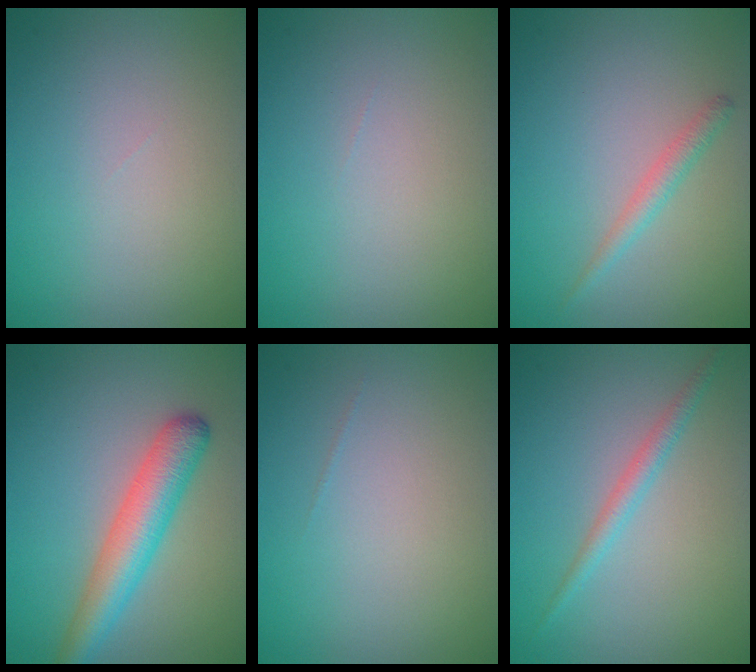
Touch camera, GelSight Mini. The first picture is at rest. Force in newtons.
{"total": 0.0}
{"total": 1.4, "press": 1.4, "slide": 0.1}
{"total": 4.8, "press": 4.8, "slide": 0.1}
{"total": 0.0}
{"total": 1.7, "press": 1.7, "slide": 0.1}